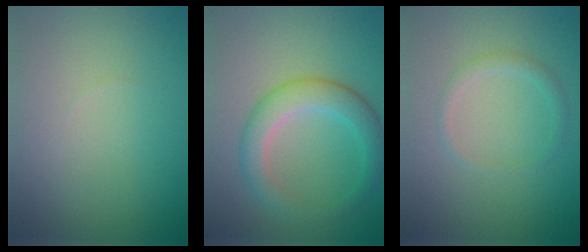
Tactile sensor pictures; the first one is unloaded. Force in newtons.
{"total": 4.2, "press": 4.2, "slide": 0.1}
{"total": 1.3, "press": 1.3, "slide": 0.0}